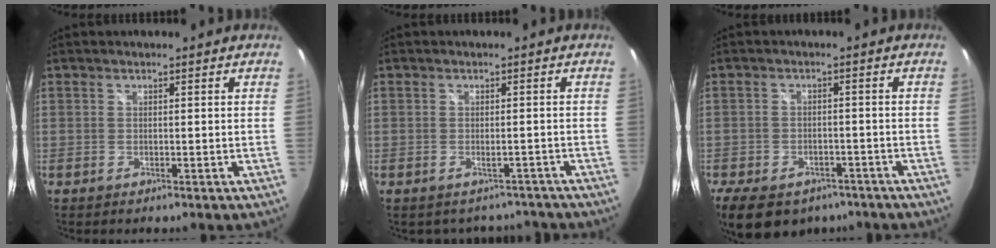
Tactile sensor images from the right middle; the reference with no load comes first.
{"total": 4.8, "force": [-4.1, 2.3, 0.5], "torque": [0.001, 0.011, -0.043]}
{"total": 14.3, "force": [-9.5, 8.2, 6.9], "torque": [-0.158, -0.015, -0.138]}